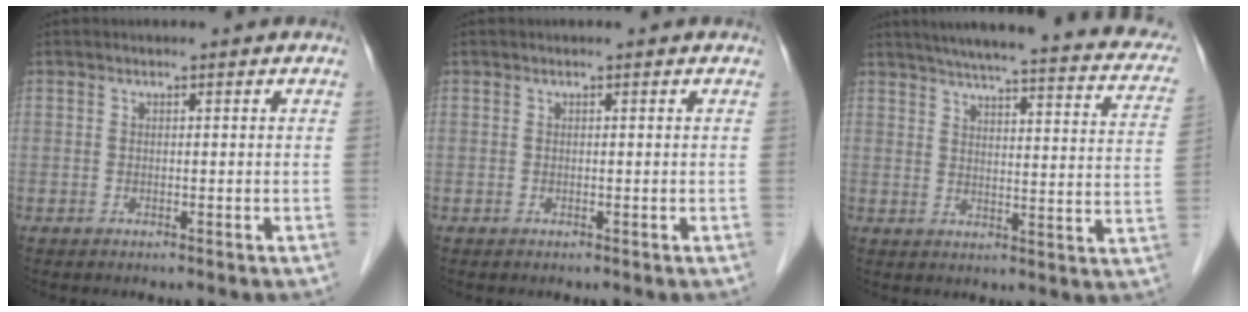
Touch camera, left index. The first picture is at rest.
{"total": 0.0}
{"total": 25.3, "force": [21.1, 3.6, 13.5], "torque": [-0.184, -0.008, 0.243]}